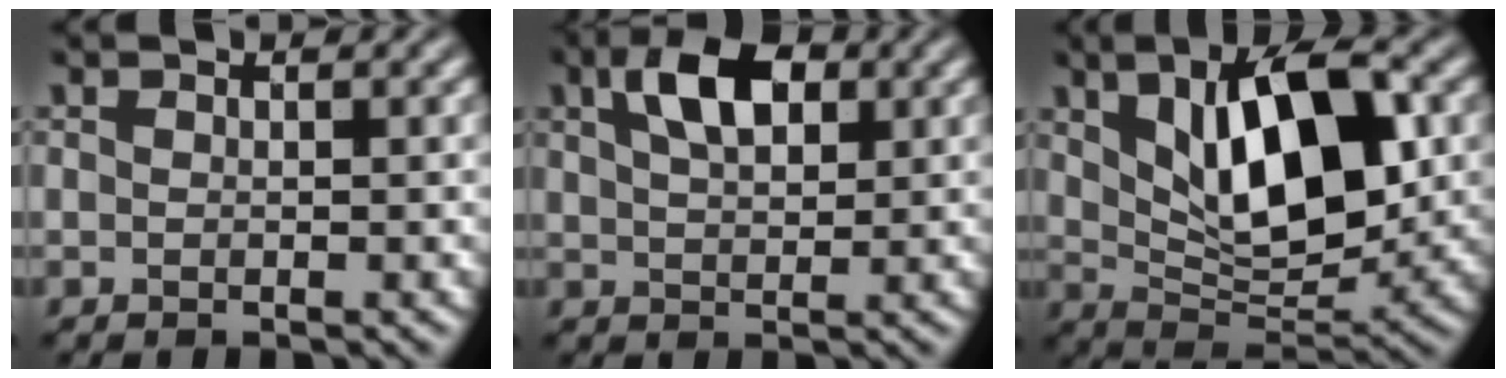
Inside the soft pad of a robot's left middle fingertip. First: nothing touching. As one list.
[{"total": 4.9, "force": [1.9, 2.6, 3.7], "torque": [-0.075, 0.008, 0.035]}, {"total": 9.9, "force": [2.6, 4.6, 8.4], "torque": [-0.148, 0.000, 0.045]}]